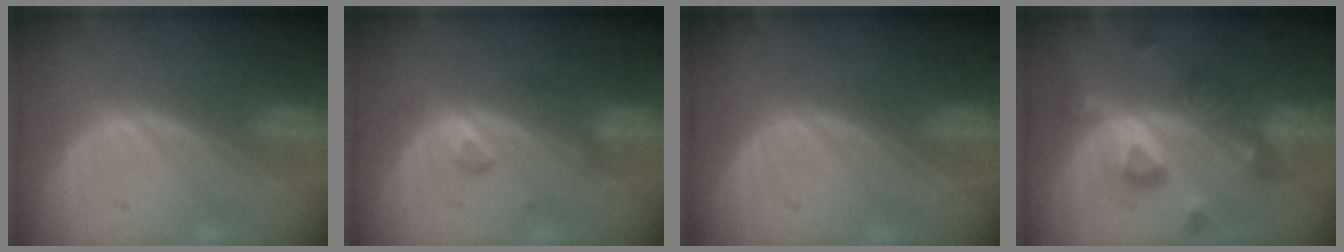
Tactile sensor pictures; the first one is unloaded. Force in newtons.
{"total": 2.1, "press": 2.1, "slide": 0.1}
{"total": 0.0}
{"total": 9.1, "press": 8.1, "slide": 4.0}